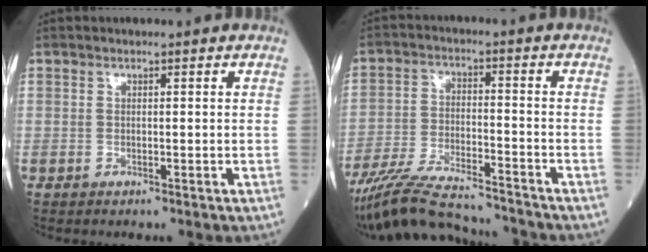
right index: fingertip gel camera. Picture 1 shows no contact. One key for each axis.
{"total": 15.9, "fx": -14.6, "fy": 1.8, "fz": 5.9, "tx": -0.123, "ty": -0.013, "tz": -0.244}